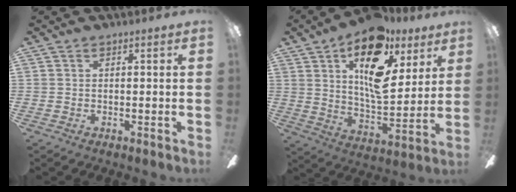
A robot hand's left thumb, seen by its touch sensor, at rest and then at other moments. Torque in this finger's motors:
{"motor_torque": [0.79, 0.55, 1.44, -1.33, 0.11]}